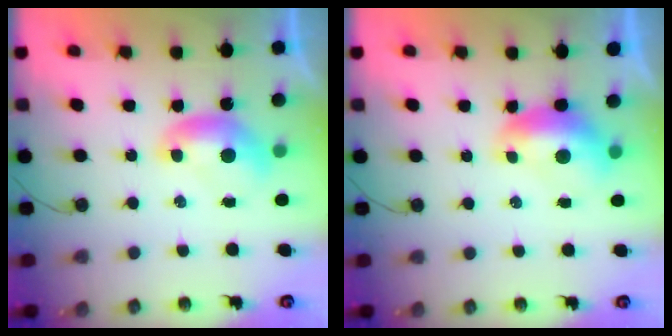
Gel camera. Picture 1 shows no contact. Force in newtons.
{"total": 1.6, "press": 1.4, "slide": 0.7}